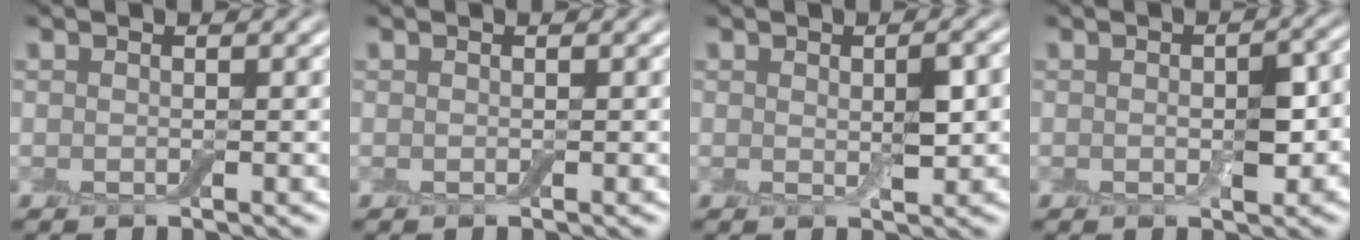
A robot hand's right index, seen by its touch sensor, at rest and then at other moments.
{"total": 0.0}
{"total": 2.8, "force": [0.3, 0.8, 2.7], "torque": [-0.047, -0.002, 0.005]}
{"total": 4.3, "force": [-0.5, 2.0, 3.8], "torque": [-0.058, -0.003, -0.008]}